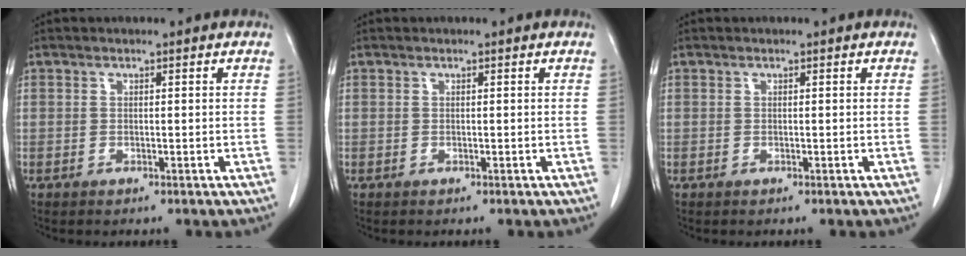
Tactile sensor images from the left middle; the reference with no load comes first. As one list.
[{"total": 0.0}, {"total": 0.0}]